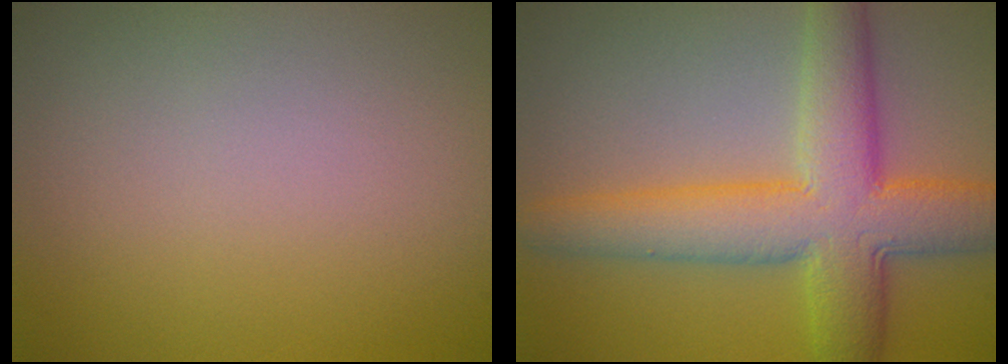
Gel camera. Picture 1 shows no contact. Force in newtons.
{"total": 8.9, "press": 8.9, "slide": 0.1}